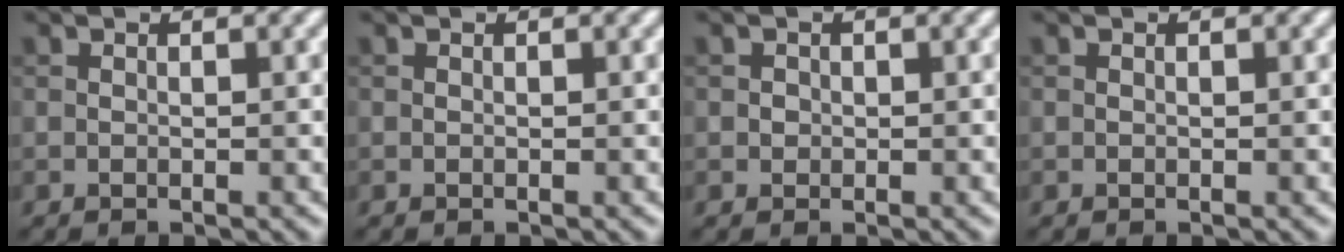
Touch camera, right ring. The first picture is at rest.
{"total": 0.0}
{"total": 0.6, "force": [0.0, 0.6, 0.1], "torque": [0.003, -0.002, 0.000]}
{"total": 0.0}